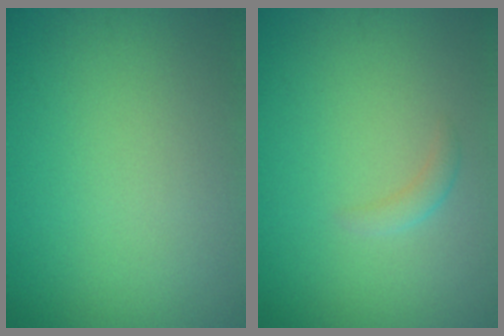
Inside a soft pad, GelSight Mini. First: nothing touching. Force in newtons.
{"total": 1.1, "press": 1.1, "slide": 0.1}